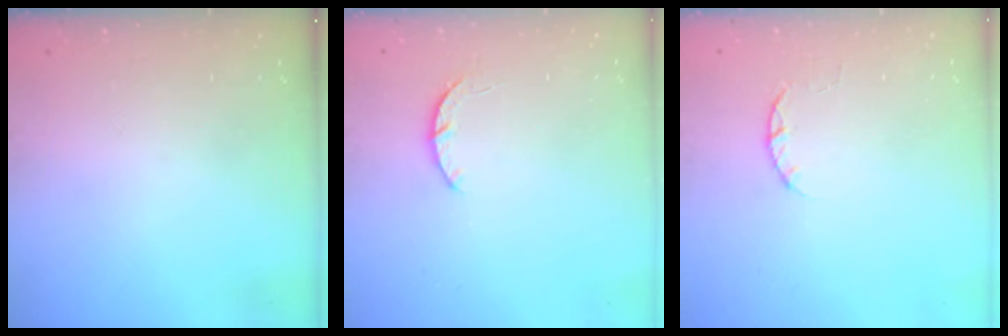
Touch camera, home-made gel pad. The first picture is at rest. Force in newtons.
{"total": 2.9, "press": 2.8, "slide": 0.5}
{"total": 2.5, "press": 2.4, "slide": 0.4}